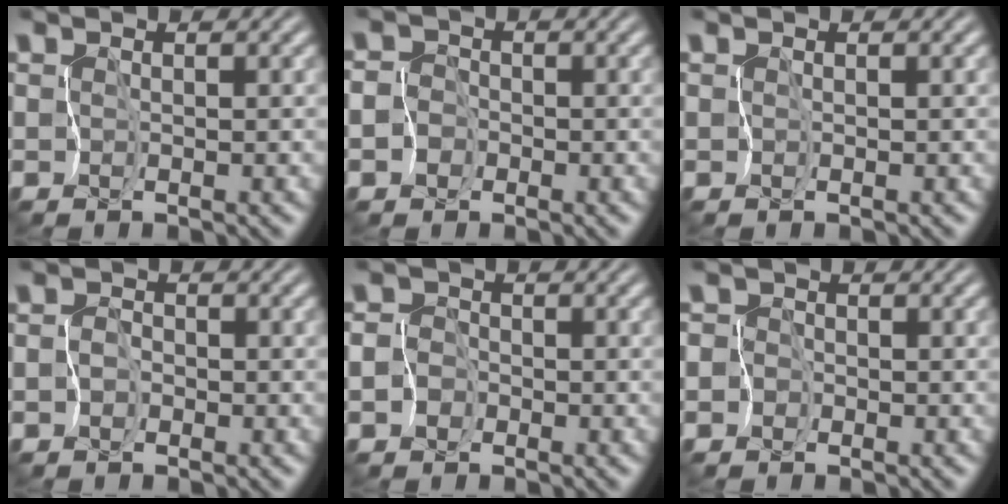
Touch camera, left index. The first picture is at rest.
{"total": 4.4, "force": [-2.3, 3.7, 0.6], "torque": [-0.004, -0.001, -0.061]}
{"total": 0.0}
{"total": 2.0, "force": [-1.1, 1.6, 0.3], "torque": [0.018, 0.004, -0.030]}
{"total": 4.0, "force": [-2.1, 3.4, 0.6], "torque": [-0.002, 0.001, -0.057]}
{"total": 4.1, "force": [-1.8, 3.7, 0.4], "torque": [0.000, 0.011, -0.059]}